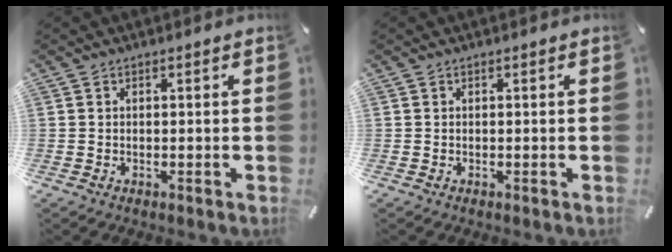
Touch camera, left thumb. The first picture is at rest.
{"total": 0.0}